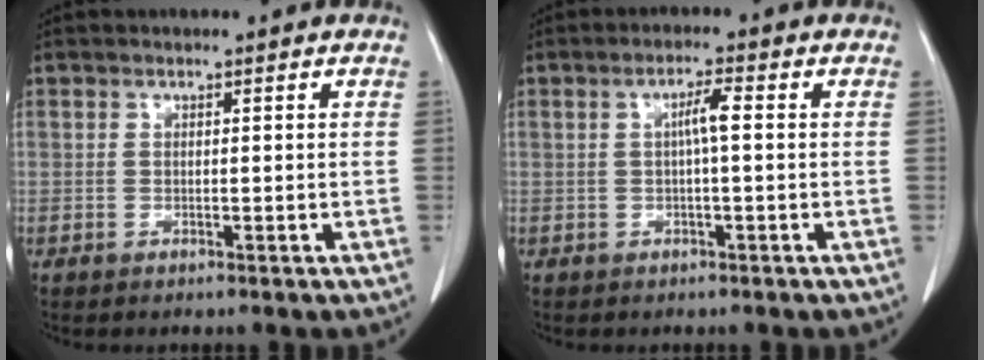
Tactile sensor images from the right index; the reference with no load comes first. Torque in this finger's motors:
{"motor_torque": [0.35, -0.09, 0.08, 0.05]}